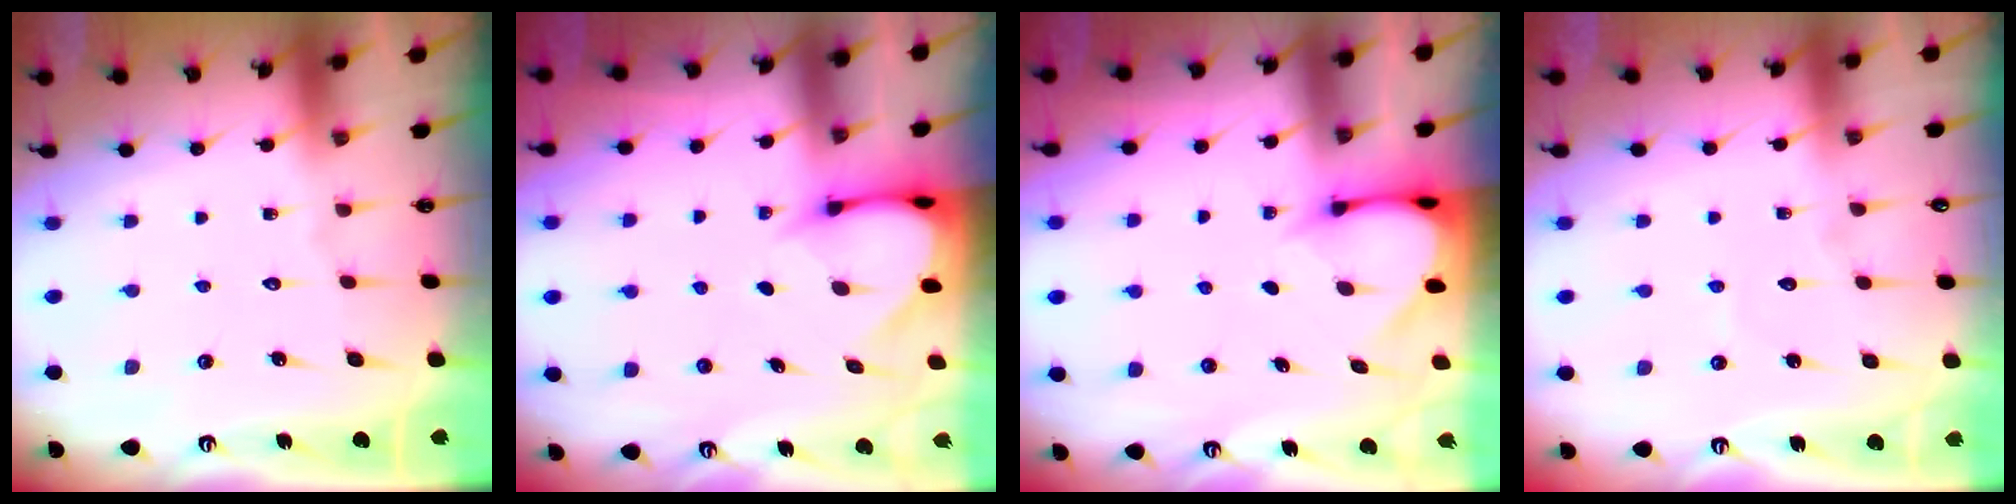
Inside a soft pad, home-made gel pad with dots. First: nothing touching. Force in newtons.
{"total": 3.5, "press": 3.5, "slide": 0.2}
{"total": 3.2, "press": 3.2, "slide": 0.3}
{"total": 2.6, "press": 2.6, "slide": 0.1}